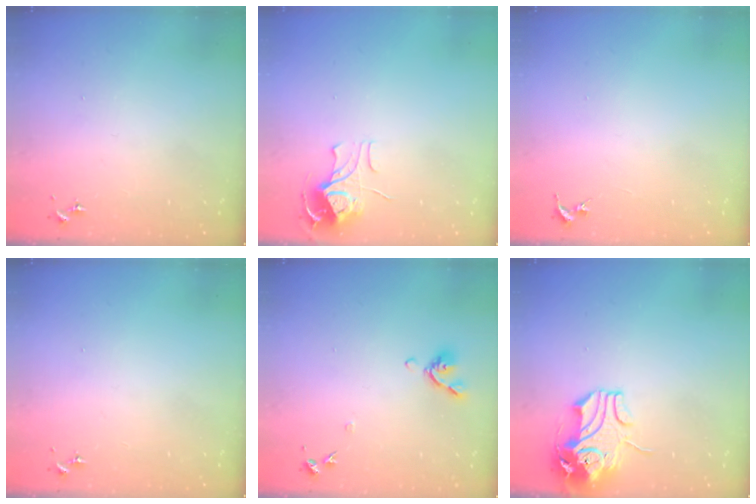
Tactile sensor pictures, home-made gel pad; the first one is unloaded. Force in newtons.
{"total": 8.8, "press": 8.8, "slide": 0.7}
{"total": 0.0}
{"total": 0.0}
{"total": 7.9, "press": 7.8, "slide": 1.5}
{"total": 10.6, "press": 10.5, "slide": 1.9}